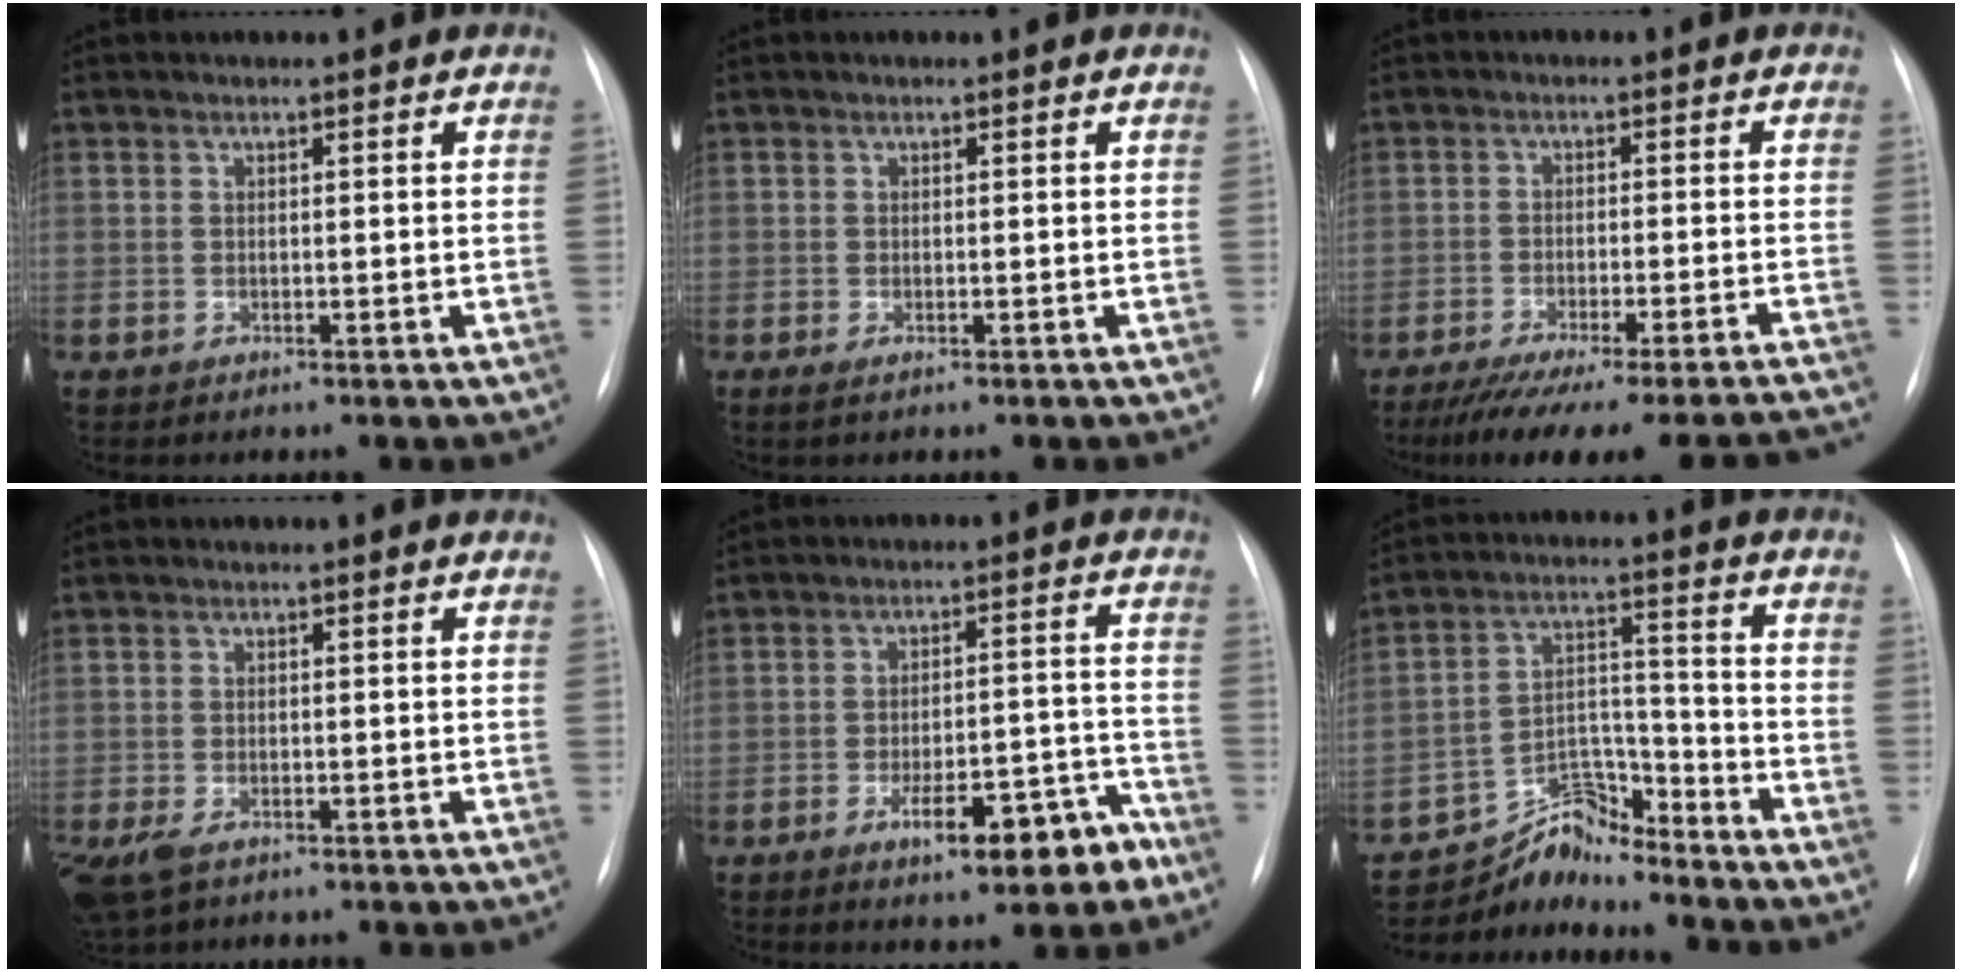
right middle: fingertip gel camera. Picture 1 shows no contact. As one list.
[{"total": 0.9, "force": [-0.4, 0.3, 0.8], "torque": [-0.014, -0.002, -0.005]}, {"total": 21.0, "force": [-19.2, 0.5, 8.6], "torque": [-0.085, -0.029, -0.256]}, {"total": 7.3, "force": [-4.1, 4.2, 4.4], "torque": [-0.106, -0.013, -0.067]}, {"total": 9.5, "force": [-5.8, 2.8, 7.0], "torque": [-0.098, 0.021, -0.078]}, {"total": 7.1, "force": [-7.0, 0.9, -0.8], "torque": [0.018, 0.041, -0.123]}]